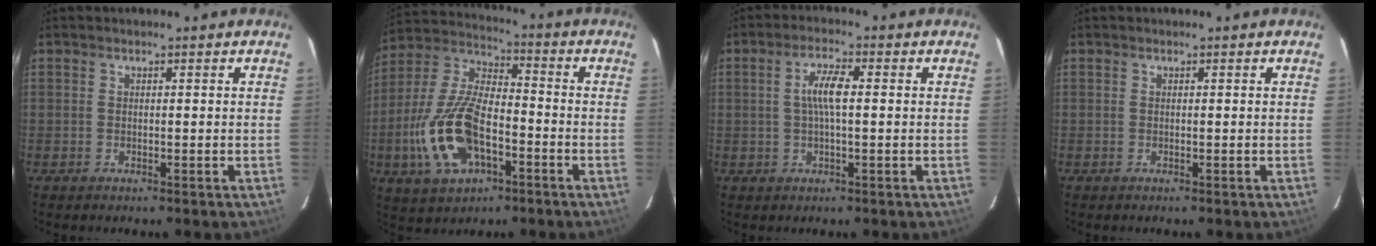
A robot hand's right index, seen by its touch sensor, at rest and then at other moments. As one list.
[{"total": 17.6, "force": [-6.1, 8.7, 14.1], "torque": [-0.311, -0.001, -0.109]}, {"total": 5.8, "force": [0.9, -0.9, 5.6], "torque": [-0.103, -0.001, 0.019]}, {"total": 0.0}]